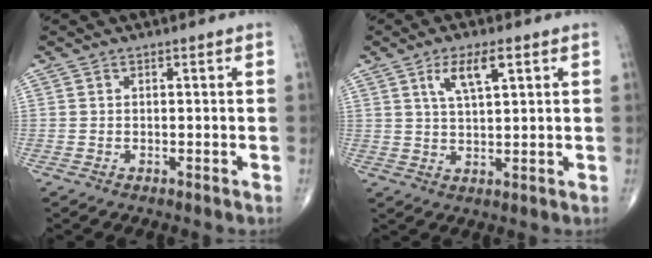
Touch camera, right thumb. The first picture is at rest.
{"total": 6.4, "force": [2.9, 2.0, 5.3], "torque": [-0.095, -0.007, 0.055]}